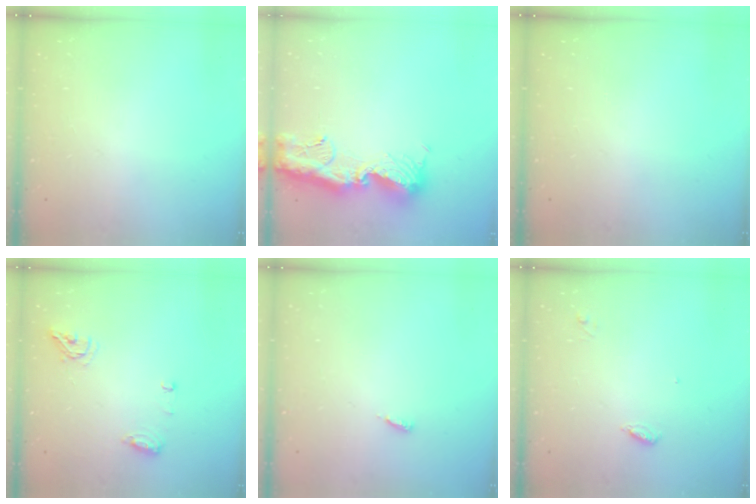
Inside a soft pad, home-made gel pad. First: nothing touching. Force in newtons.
{"total": 15.0, "press": 14.9, "slide": 1.8}
{"total": 0.0}
{"total": 7.4, "press": 7.4, "slide": 1.0}
{"total": 2.9, "press": 2.9, "slide": 0.2}
{"total": 3.6, "press": 3.6, "slide": 0.3}